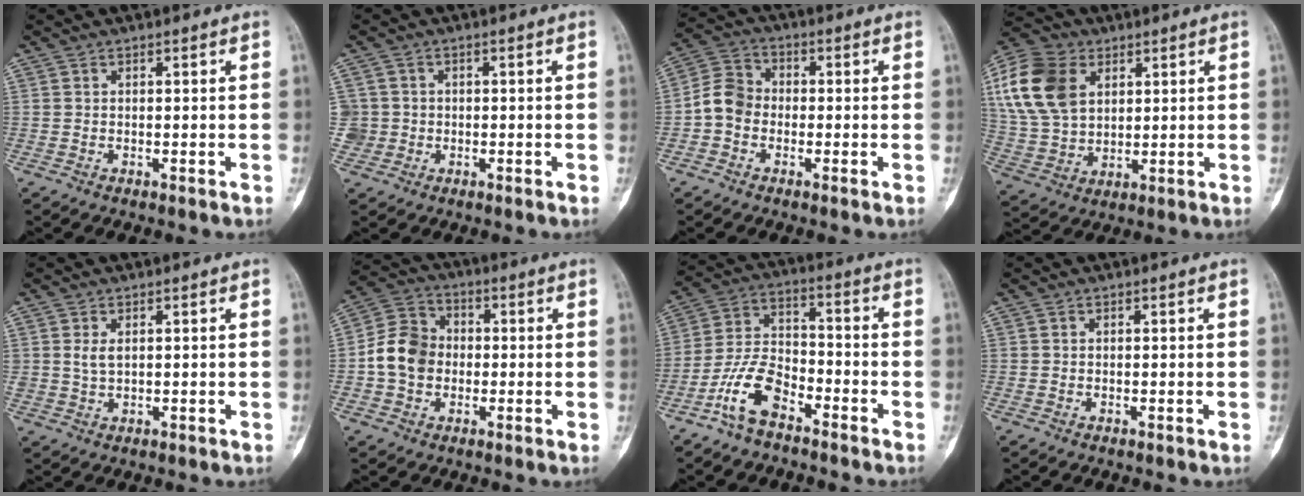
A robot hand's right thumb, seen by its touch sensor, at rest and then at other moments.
{"total": 3.2, "force": [-0.5, 3.2, -0.1], "torque": [0.021, 0.012, -0.013]}
{"total": 6.3, "force": [-1.5, 5.2, 3.3], "torque": [-0.046, 0.020, -0.043]}
{"total": 16.1, "force": [5.1, 11.2, 10.4], "torque": [-0.202, -0.004, 0.098]}
{"total": 2.1, "force": [0.5, 1.2, 1.6], "torque": [-0.032, -0.001, 0.014]}
{"total": 9.3, "force": [-0.9, 7.7, 5.0], "torque": [-0.076, 0.025, -0.028]}
{"total": 10.3, "force": [-6.3, 5.1, 6.3], "torque": [-0.129, 0.048, -0.128]}
{"total": 0.0}